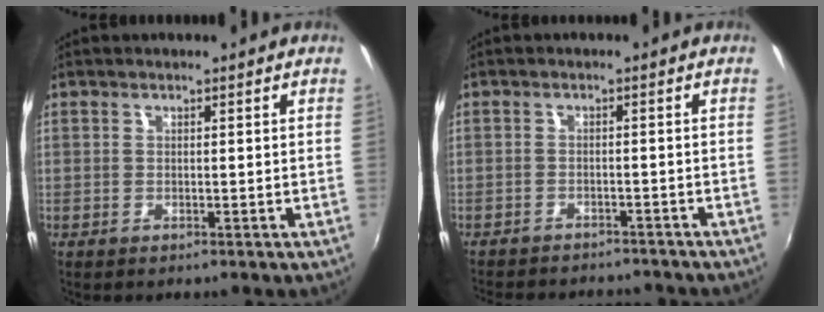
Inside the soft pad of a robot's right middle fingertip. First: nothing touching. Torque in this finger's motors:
{"motor_torque": [0.98, -1.16, 0.10, 0.05]}